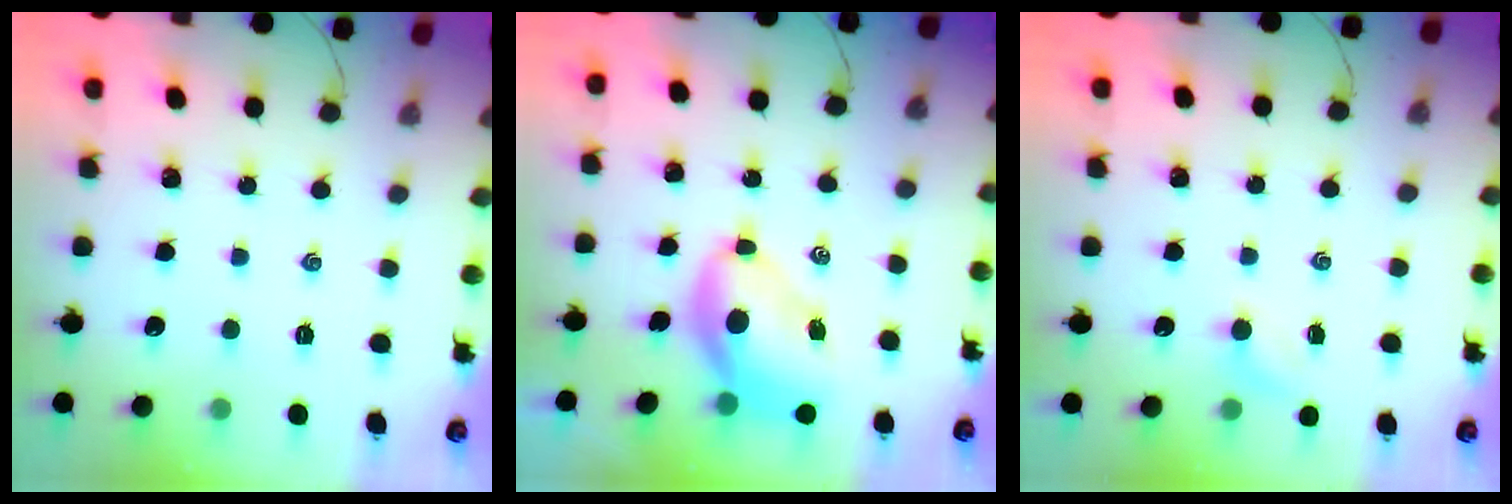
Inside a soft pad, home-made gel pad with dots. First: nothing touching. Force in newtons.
{"total": 7.8, "press": 7.6, "slide": 1.8}
{"total": 2.9, "press": 2.7, "slide": 0.9}